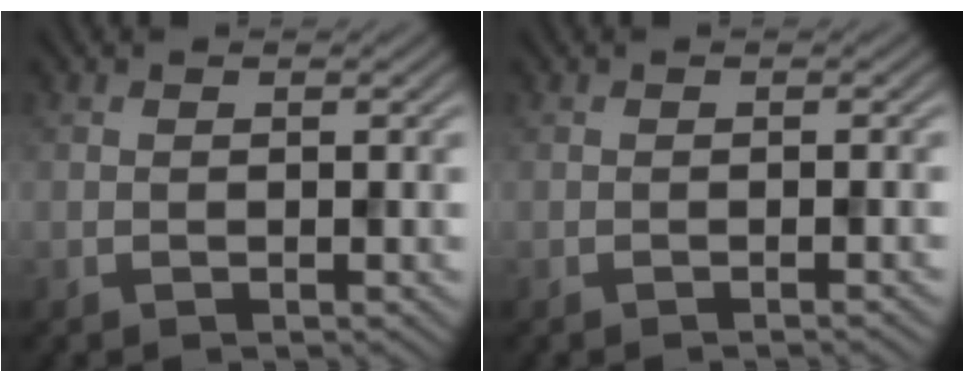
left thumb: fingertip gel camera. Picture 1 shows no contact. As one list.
[{"total": 0.8, "force": [-0.4, 0.1, 0.6], "torque": [-0.005, 0.001, -0.011]}]